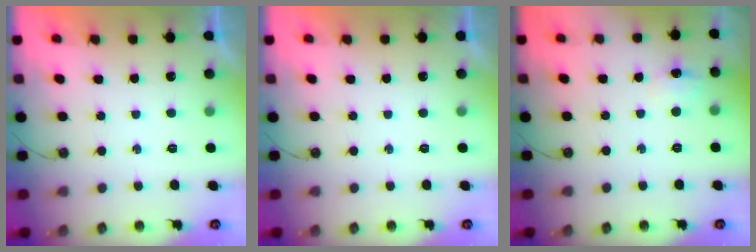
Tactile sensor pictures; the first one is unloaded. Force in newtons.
{"total": 0.0}
{"total": 6.9, "press": 6.8, "slide": 1.0}